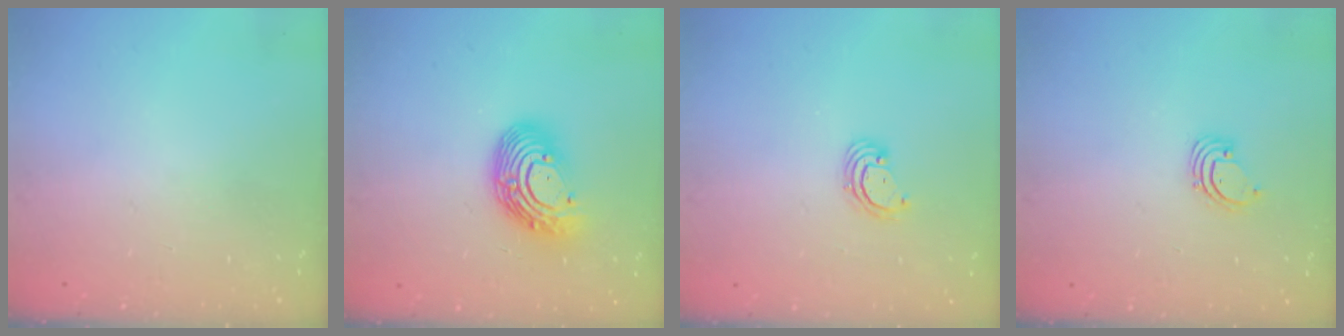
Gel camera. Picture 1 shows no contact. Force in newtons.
{"total": 13.2, "press": 13.2, "slide": 0.8}
{"total": 3.5, "press": 3.5, "slide": 0.1}
{"total": 1.4, "press": 1.4, "slide": 0.1}